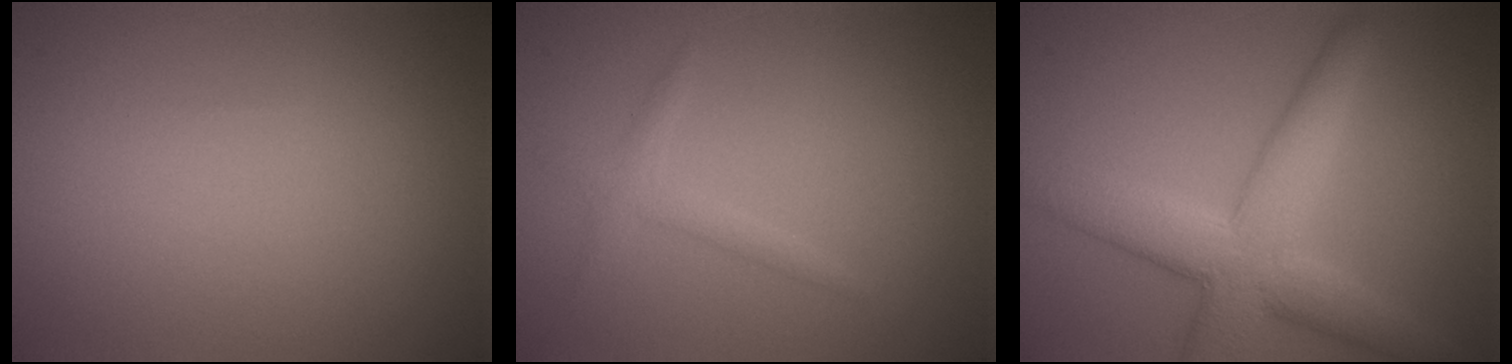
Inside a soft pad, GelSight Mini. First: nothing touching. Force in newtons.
{"total": 1.3, "press": 1.3, "slide": 0.0}
{"total": 6.9, "press": 6.9, "slide": 0.4}